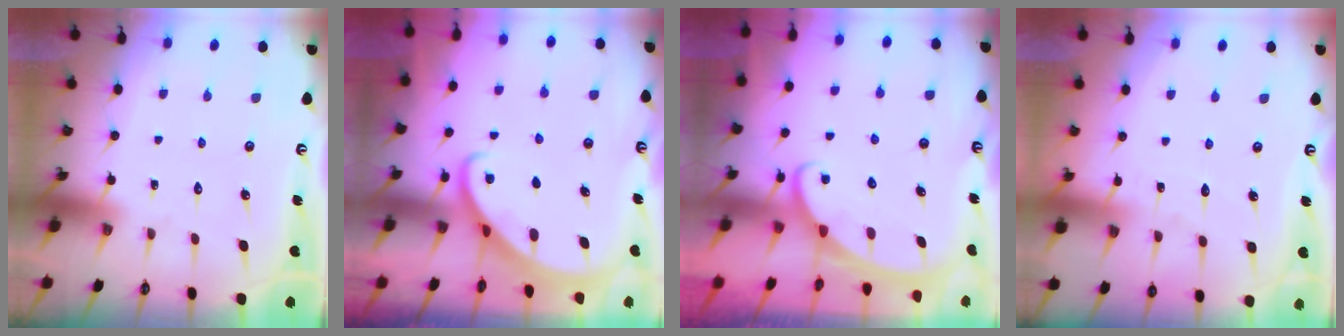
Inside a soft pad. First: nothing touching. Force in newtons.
{"total": 2.2, "press": 2.2, "slide": 0.3}
{"total": 2.3, "press": 2.3, "slide": 0.3}
{"total": 2.5, "press": 2.5, "slide": 0.3}